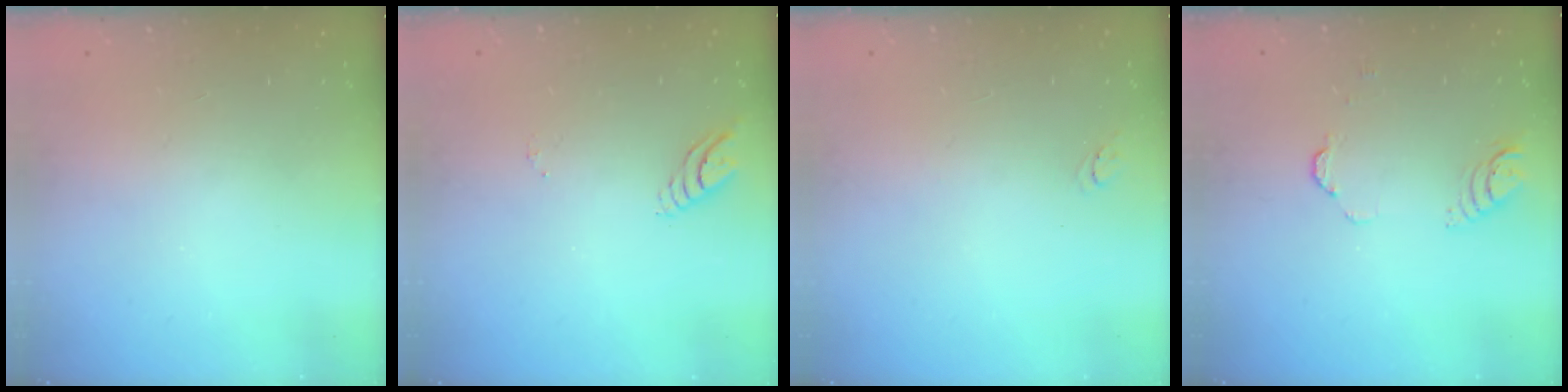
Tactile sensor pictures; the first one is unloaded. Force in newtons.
{"total": 4.2, "press": 4.2, "slide": 0.3}
{"total": 3.3, "press": 3.3, "slide": 0.4}
{"total": 3.5, "press": 3.5, "slide": 0.2}